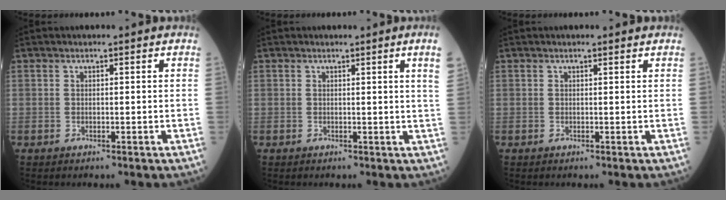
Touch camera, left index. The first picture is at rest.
{"total": 2.7, "force": [1.7, -1.0, 1.9], "torque": [-0.026, -0.018, 0.013]}
{"total": 1.4, "force": [1.3, 0.2, 0.5], "torque": [-0.011, 0.005, 0.015]}